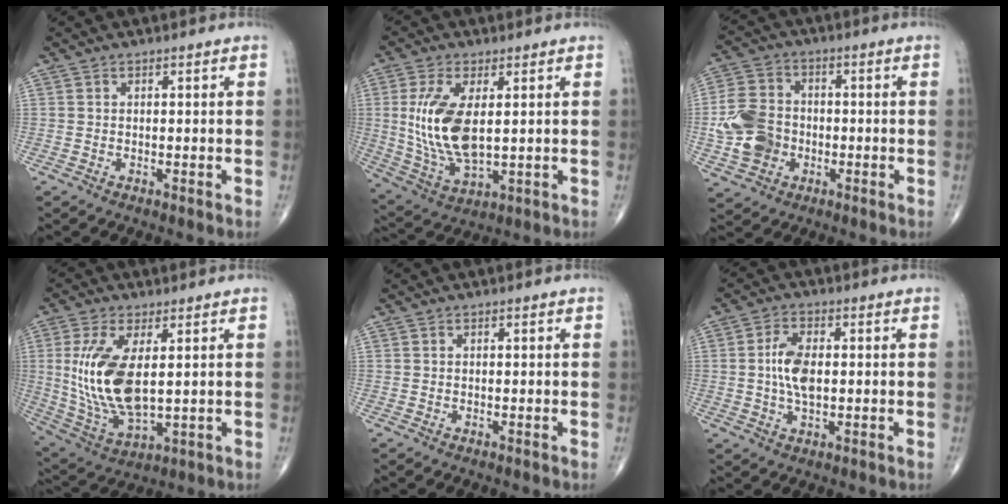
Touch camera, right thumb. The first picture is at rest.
{"total": 13.1, "force": [1.8, 6.1, 11.4], "torque": [-0.235, -0.015, 0.046]}
{"total": 10.6, "force": [-2.0, 8.5, 6.0], "torque": [-0.103, 0.015, -0.042]}
{"total": 15.3, "force": [2.0, 6.9, 13.5], "torque": [-0.282, -0.020, 0.053]}
{"total": 0.0}
{"total": 6.8, "force": [0.2, 3.5, 5.9], "torque": [-0.113, 0.005, 0.000]}